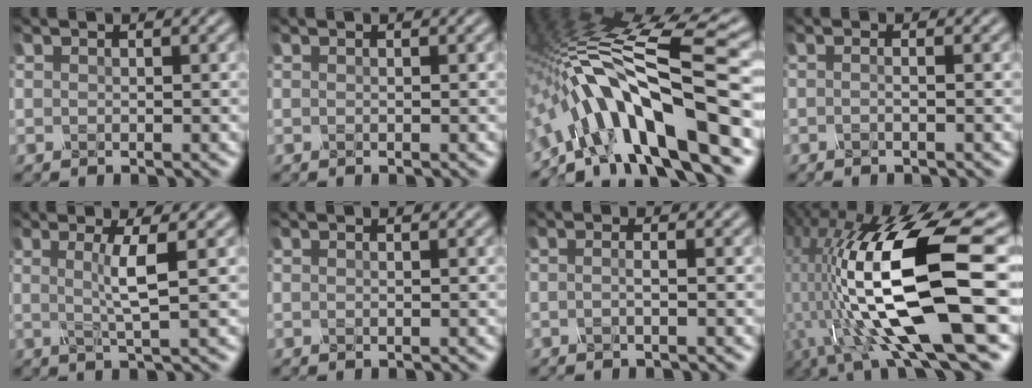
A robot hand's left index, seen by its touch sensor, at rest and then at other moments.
{"total": 0.0}
{"total": 14.5, "force": [-6.5, 3.8, 12.3], "torque": [-0.202, 0.025, -0.106]}
{"total": 1.6, "force": [-0.5, 0.6, 1.3], "torque": [-0.011, 0.003, -0.029]}
{"total": 3.0, "force": [0.1, 0.3, 3.0], "torque": [-0.049, 0.000, 0.002]}
{"total": 0.0}
{"total": 1.9, "force": [-0.4, 0.9, 1.6], "torque": [-0.011, 0.007, -0.033]}
{"total": 16.1, "force": [-2.2, 5.9, 14.8], "torque": [-0.297, -0.005, -0.038]}